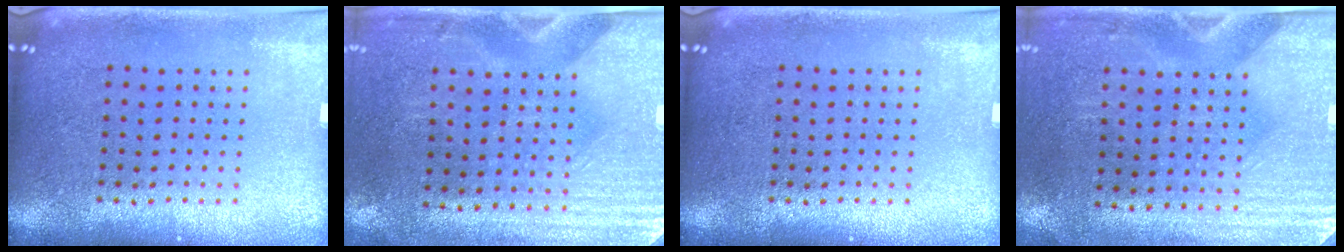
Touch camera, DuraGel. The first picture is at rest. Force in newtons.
{"total": 3.0, "press": 2.6, "slide": 1.6}
{"total": 0.0}
{"total": 3.1, "press": 2.7, "slide": 1.6}